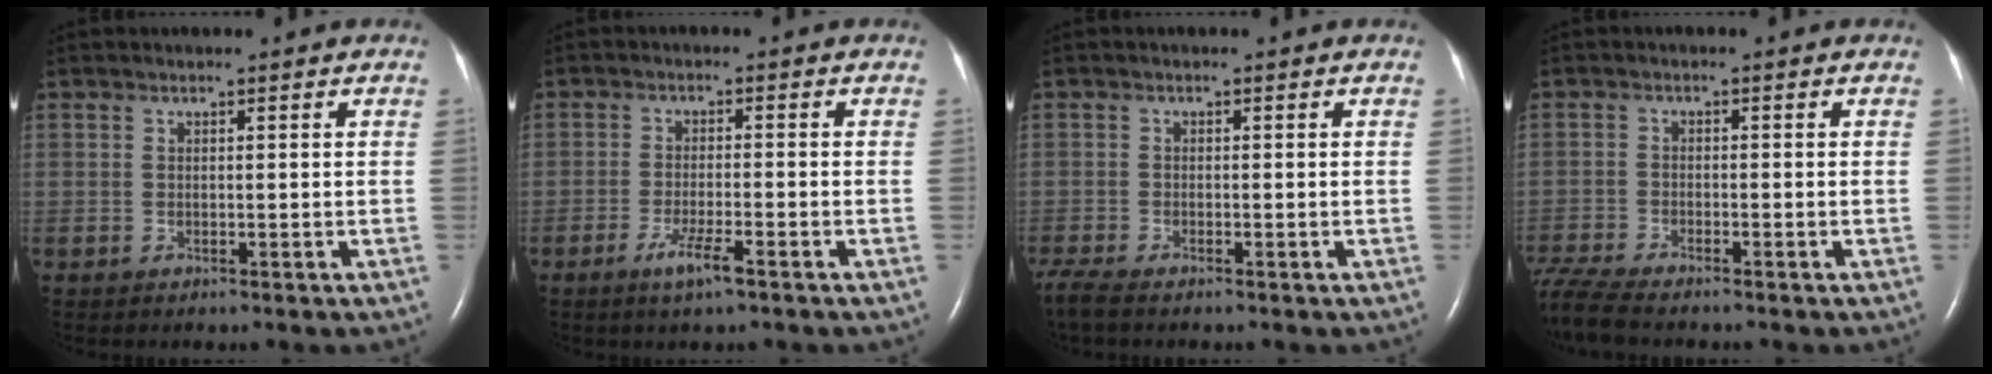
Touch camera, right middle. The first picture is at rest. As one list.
[{"total": 4.2, "force": [-2.6, 0.2, 3.3], "torque": [-0.070, -0.008, -0.048]}, {"total": 3.1, "force": [-2.6, 0.3, 1.6], "torque": [-0.038, -0.010, -0.050]}, {"total": 7.0, "force": [-6.4, 0.3, 2.9], "torque": [-0.064, -0.018, -0.121]}]